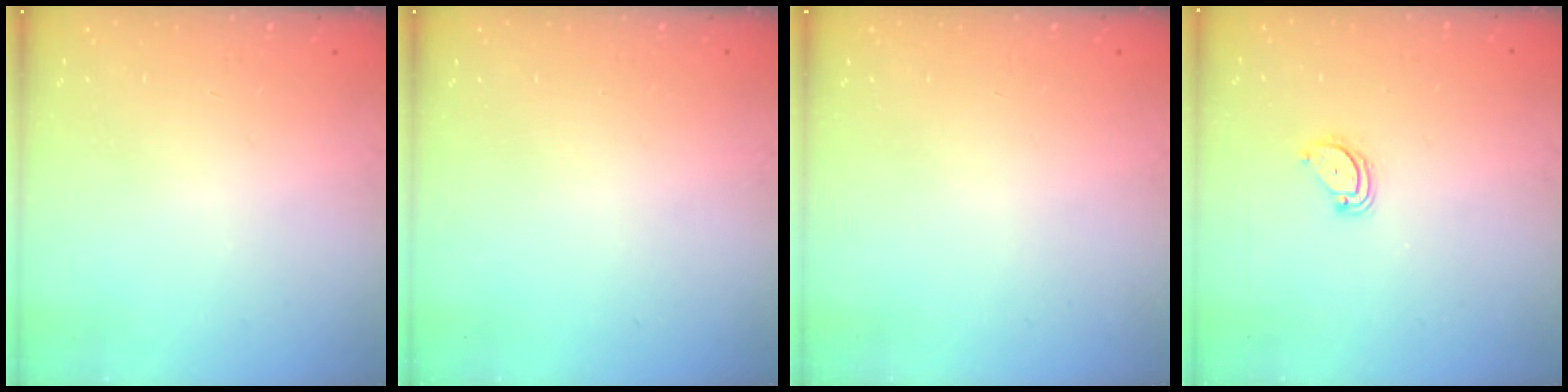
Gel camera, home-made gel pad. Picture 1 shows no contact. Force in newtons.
{"total": 0.0}
{"total": 0.0}
{"total": 3.7, "press": 3.7, "slide": 0.3}